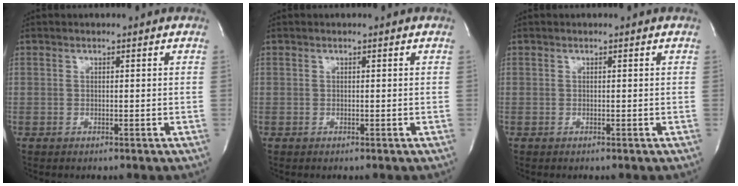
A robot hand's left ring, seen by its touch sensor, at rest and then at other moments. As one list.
[{"total": 0.0}, {"total": 0.0}]